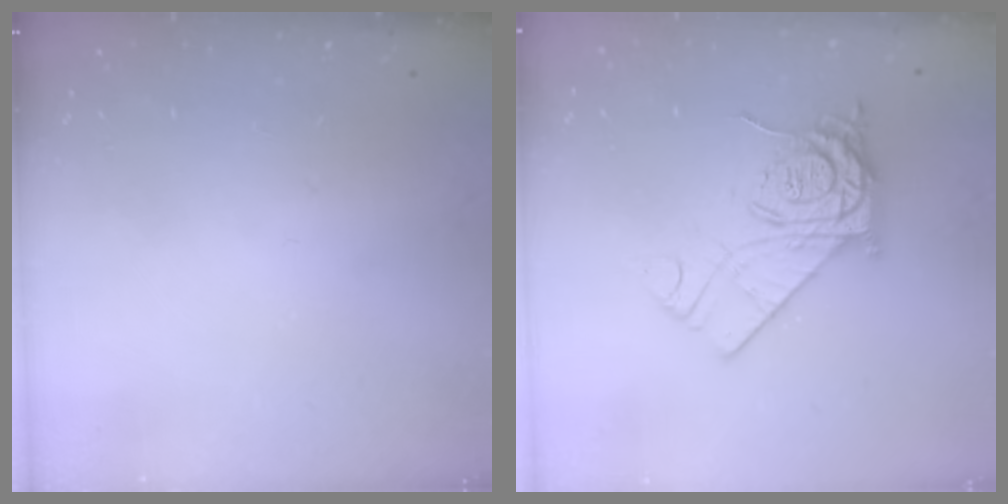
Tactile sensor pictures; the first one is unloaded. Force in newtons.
{"total": 14.2, "press": 14.1, "slide": 1.1}